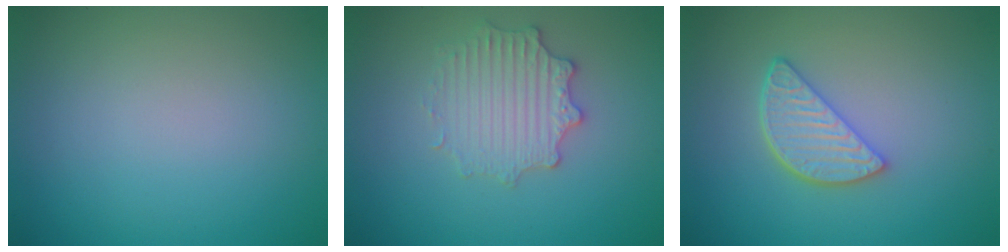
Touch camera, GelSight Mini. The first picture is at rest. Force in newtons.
{"total": 2.9, "press": 2.9, "slide": 0.6}
{"total": 3.7, "press": 3.0, "slide": 2.1}